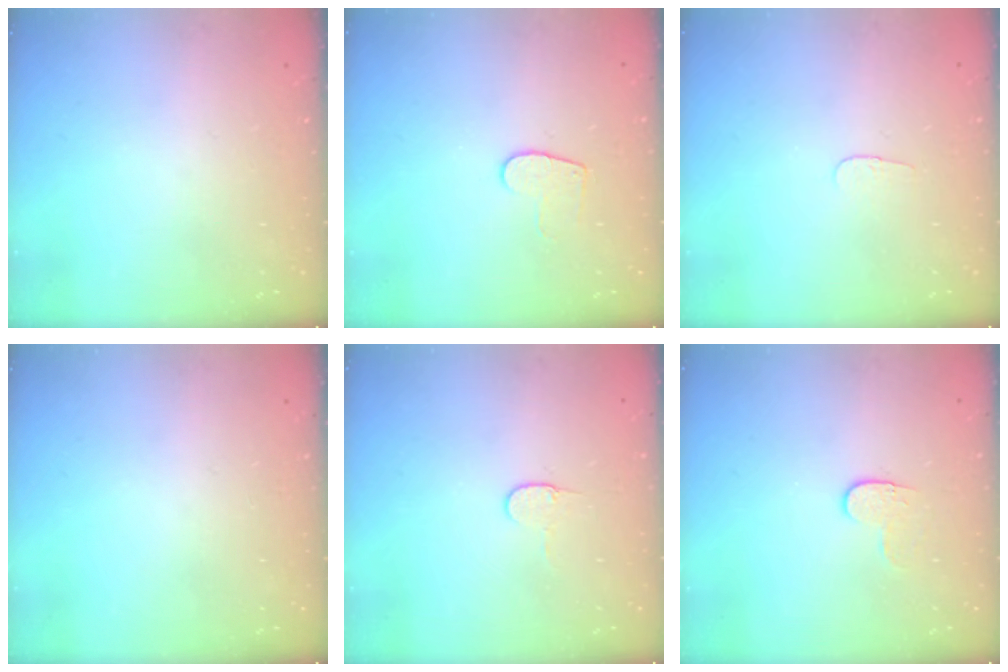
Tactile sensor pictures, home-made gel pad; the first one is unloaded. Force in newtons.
{"total": 6.4, "press": 6.4, "slide": 0.6}
{"total": 2.8, "press": 2.8, "slide": 0.3}
{"total": 0.0}
{"total": 3.2, "press": 3.2, "slide": 0.3}
{"total": 4.2, "press": 4.2, "slide": 0.5}